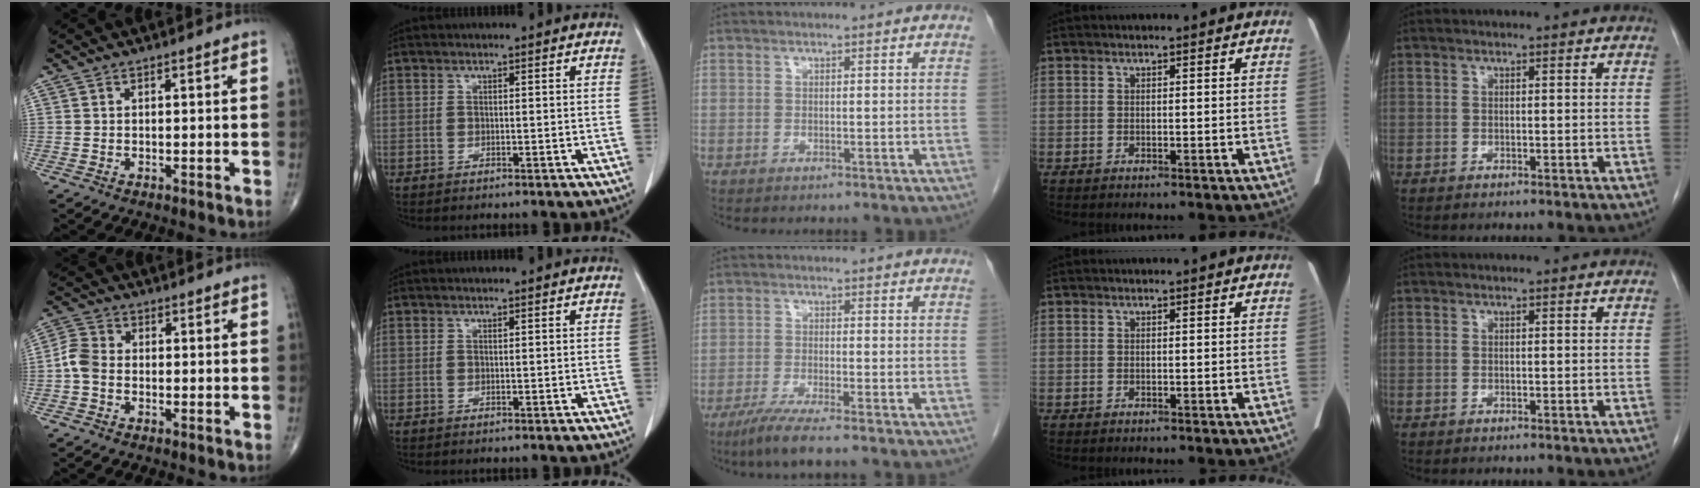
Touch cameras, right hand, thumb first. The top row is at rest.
{"thumb": {"total": 4.5, "force": [-1.0, 3.3, 2.8], "torque": [-0.057, 0.011, -0.031]}, "middle": {"total": 5.2, "force": [-3.8, -0.4, 3.5], "torque": [-0.067, -0.015, -0.072]}}